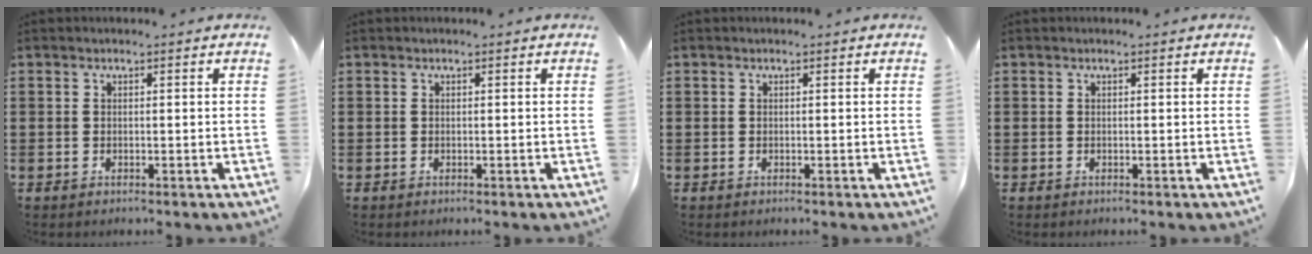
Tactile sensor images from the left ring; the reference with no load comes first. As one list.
[{"total": 0.0}, {"total": 0.0}, {"total": 0.0}]